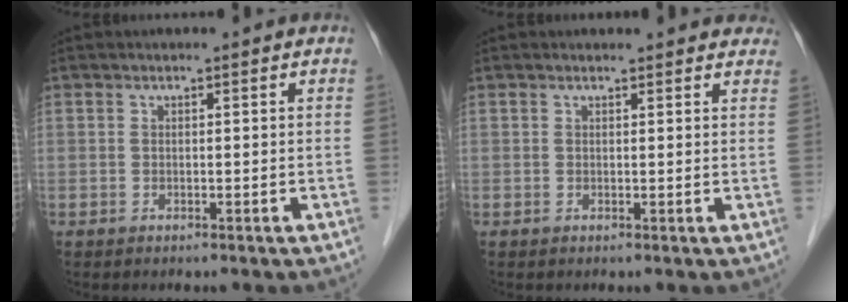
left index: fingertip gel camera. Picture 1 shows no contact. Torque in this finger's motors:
{"motor_torque": [0.53, -0.82, 0.08, 0.01]}